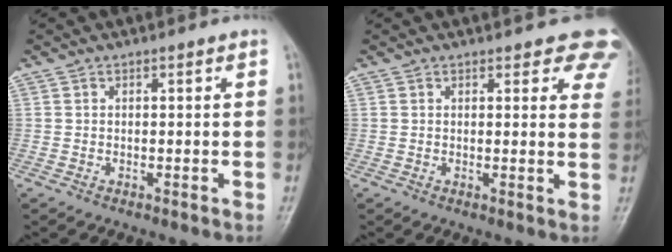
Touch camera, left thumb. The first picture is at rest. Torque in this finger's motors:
{"motor_torque": [0.19, 0.05, 0.07, 0.00, 0.07]}